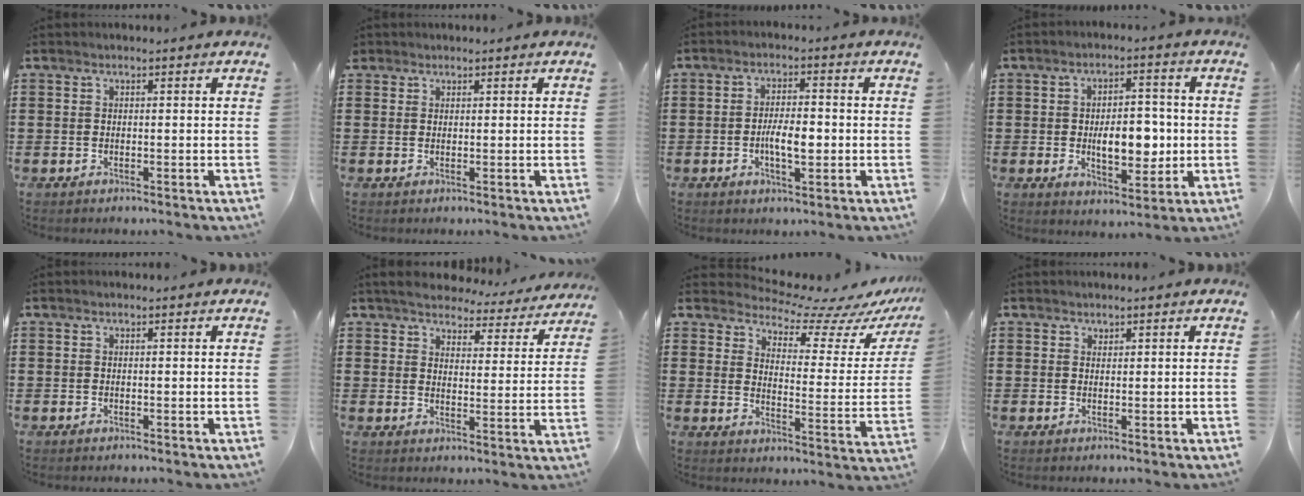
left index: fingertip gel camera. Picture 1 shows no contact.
{"total": 1.0, "force": [0.8, 0.6, 0.0], "torque": [-0.003, 0.003, 0.016]}
{"total": 5.1, "force": [-0.8, 2.0, 4.6], "torque": [-0.080, 0.002, -0.019]}
{"total": 8.4, "force": [-0.9, 4.2, 7.2], "torque": [-0.097, 0.001, -0.023]}
{"total": 0.0}
{"total": 5.0, "force": [4.9, 0.8, 0.9], "torque": [-0.042, -0.029, 0.084]}
{"total": 7.5, "force": [7.1, 1.0, 2.1], "torque": [-0.047, -0.062, 0.118]}
{"total": 0.9, "force": [0.8, 0.4, 0.1], "torque": [-0.003, 0.001, 0.017]}